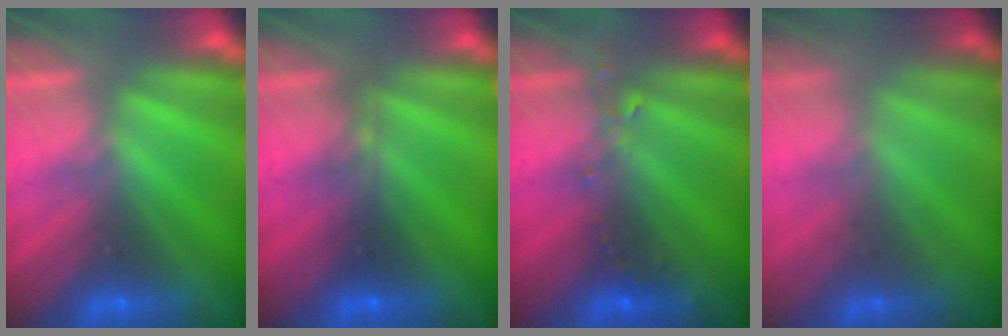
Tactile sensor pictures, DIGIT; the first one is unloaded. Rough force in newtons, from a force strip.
{"total": 2.2}
{"total": 2.4}
{"total": 1.7}